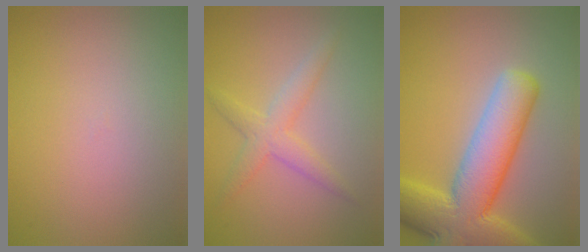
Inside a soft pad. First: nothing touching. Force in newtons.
{"total": 2.8, "press": 2.8, "slide": 0.1}
{"total": 10.5, "press": 10.5, "slide": 0.8}